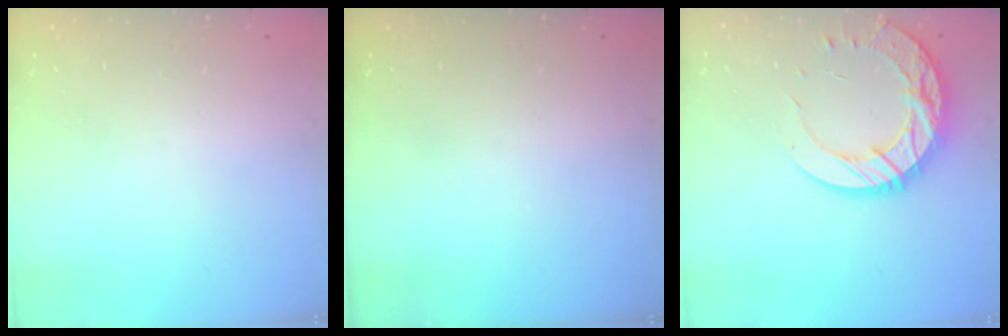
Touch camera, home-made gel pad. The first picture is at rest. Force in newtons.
{"total": 0.0}
{"total": 16.1, "press": 16.0, "slide": 1.2}